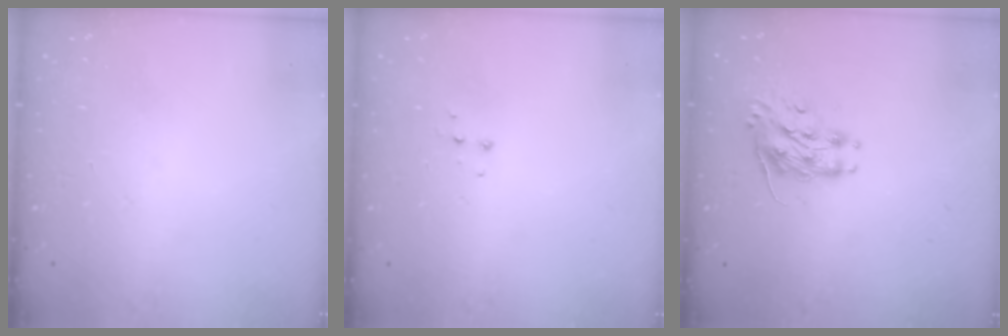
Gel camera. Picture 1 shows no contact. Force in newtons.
{"total": 3.7, "press": 3.7, "slide": 0.4}
{"total": 8.2, "press": 8.1, "slide": 0.3}